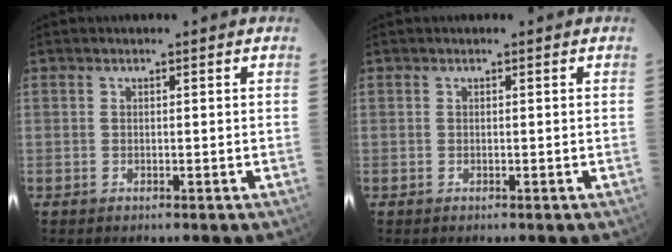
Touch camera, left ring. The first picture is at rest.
{"total": 0.0}